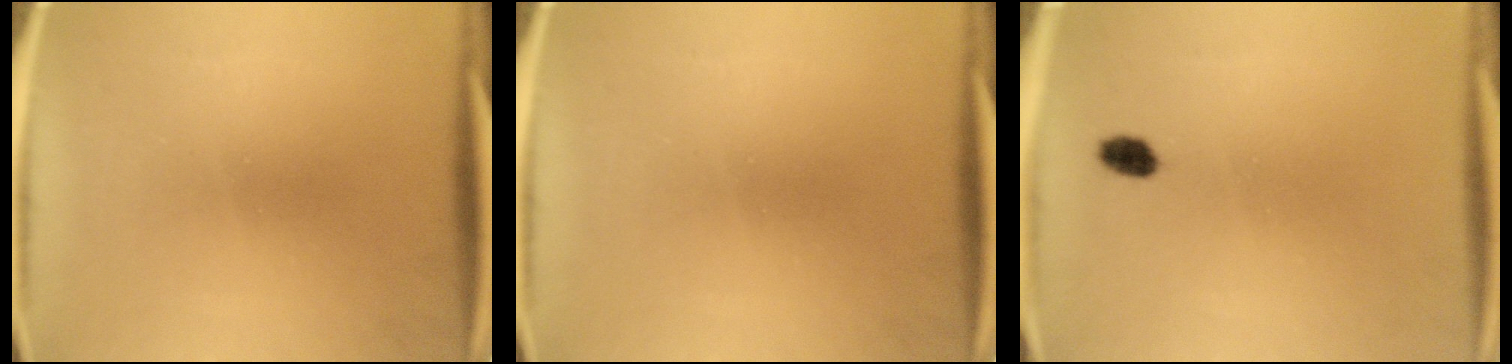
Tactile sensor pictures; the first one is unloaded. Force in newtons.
{"total": 0.0}
{"total": 2.1}